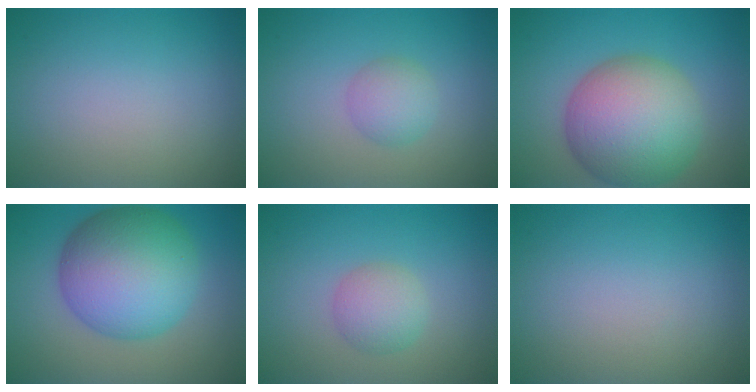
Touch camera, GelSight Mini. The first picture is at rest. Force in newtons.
{"total": 2.4, "press": 2.4, "slide": 0.1}
{"total": 11.0, "press": 11.0, "slide": 0.7}
{"total": 11.5, "press": 11.5, "slide": 0.1}
{"total": 2.7, "press": 2.7, "slide": 0.1}
{"total": 0.0}